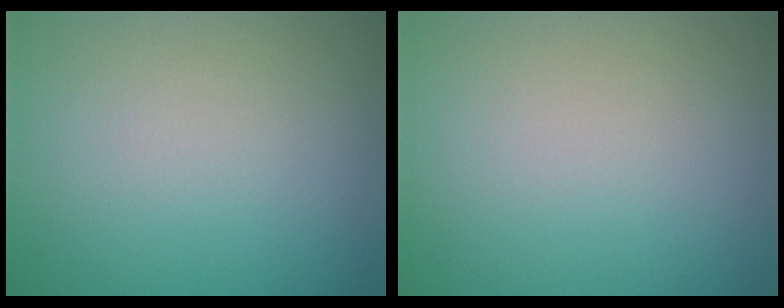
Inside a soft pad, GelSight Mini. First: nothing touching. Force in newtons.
{"total": 0.0}